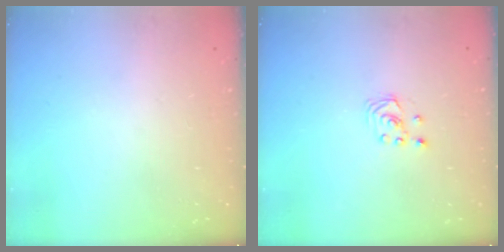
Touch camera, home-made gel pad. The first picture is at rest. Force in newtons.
{"total": 1.8, "press": 1.8, "slide": 0.2}